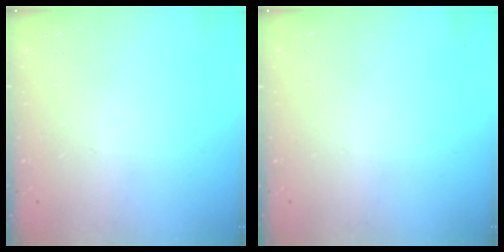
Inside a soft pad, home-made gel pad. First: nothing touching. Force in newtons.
{"total": 0.0}